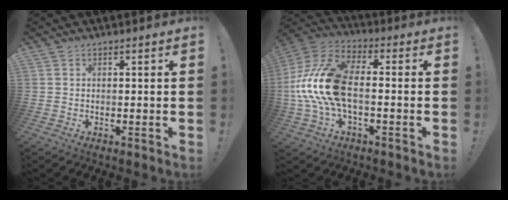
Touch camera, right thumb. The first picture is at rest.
{"total": 18.1, "force": [-1.8, 10.2, 14.9], "torque": [-0.296, 0.029, -0.017]}